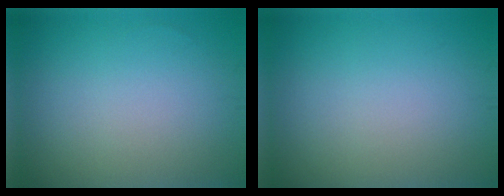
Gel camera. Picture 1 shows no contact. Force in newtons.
{"total": 0.0}